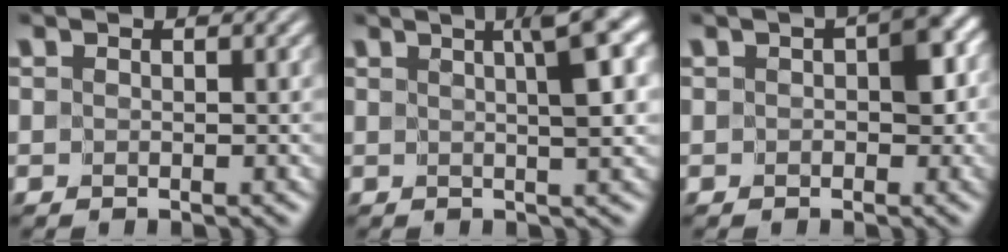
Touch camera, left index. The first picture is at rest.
{"total": 4.5, "force": [1.4, 0.5, 4.2], "torque": [-0.047, 0.008, 0.019]}
{"total": 3.0, "force": [0.1, 1.8, 2.4], "torque": [-0.025, 0.003, -0.004]}